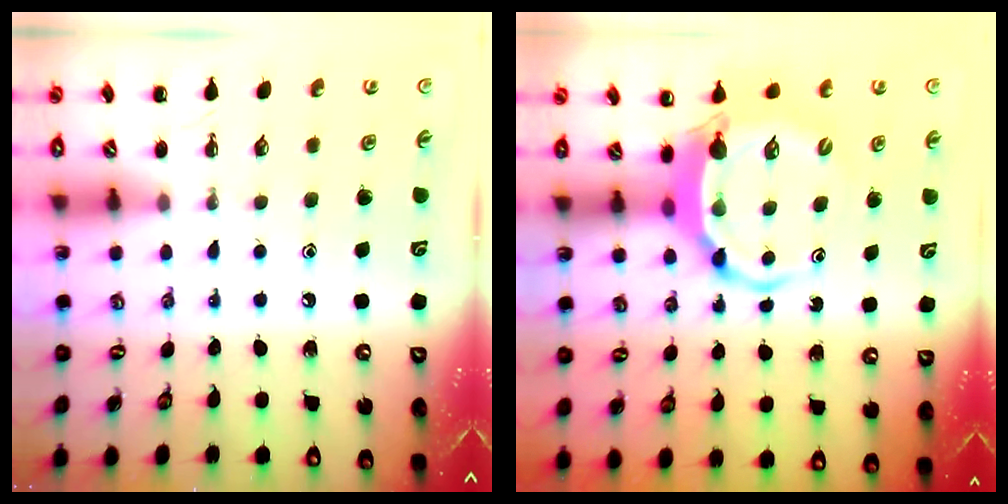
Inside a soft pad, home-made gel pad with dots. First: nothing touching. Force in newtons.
{"total": 6.1, "press": 6.0, "slide": 0.9}